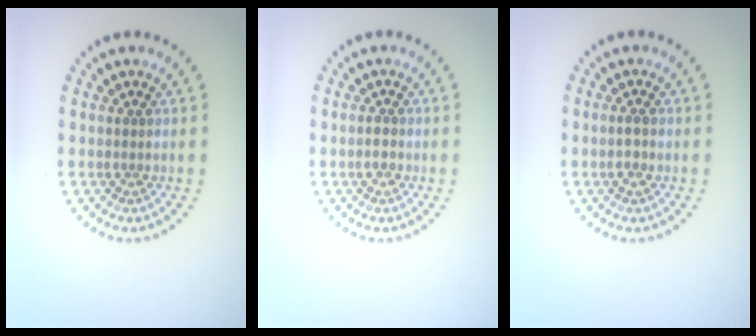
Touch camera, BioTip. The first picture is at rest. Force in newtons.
{"total": 1.0, "press": 1.0, "slide": 0.3}
{"total": 1.3, "press": 1.1, "slide": 0.7}